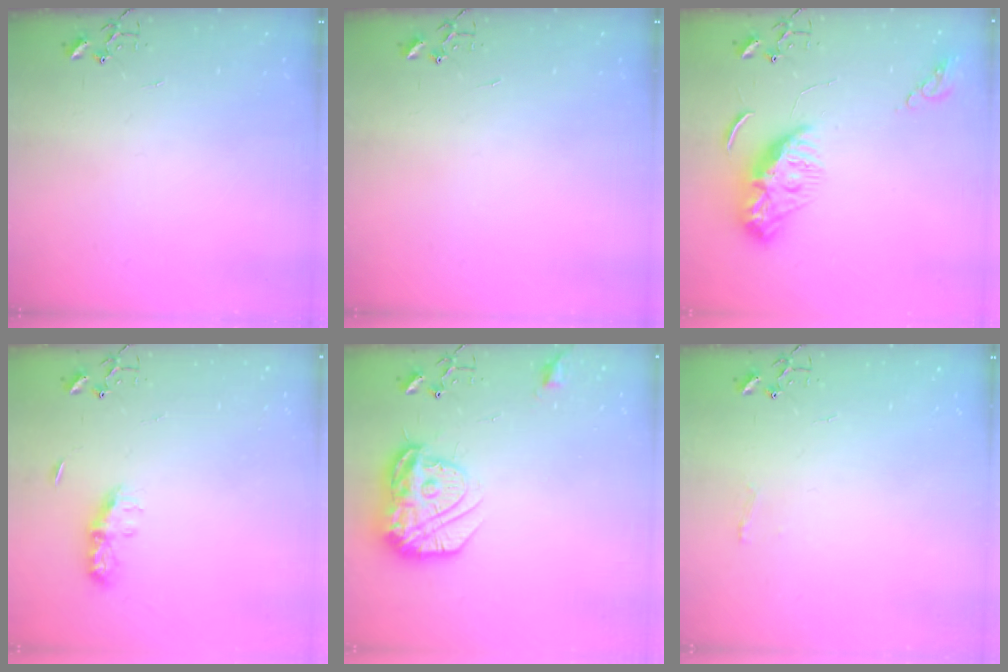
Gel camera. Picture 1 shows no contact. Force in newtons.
{"total": 0.0}
{"total": 9.9, "press": 9.8, "slide": 1.1}
{"total": 7.4, "press": 7.4, "slide": 0.4}
{"total": 18.0, "press": 17.9, "slide": 1.6}
{"total": 4.8, "press": 4.8, "slide": 0.6}